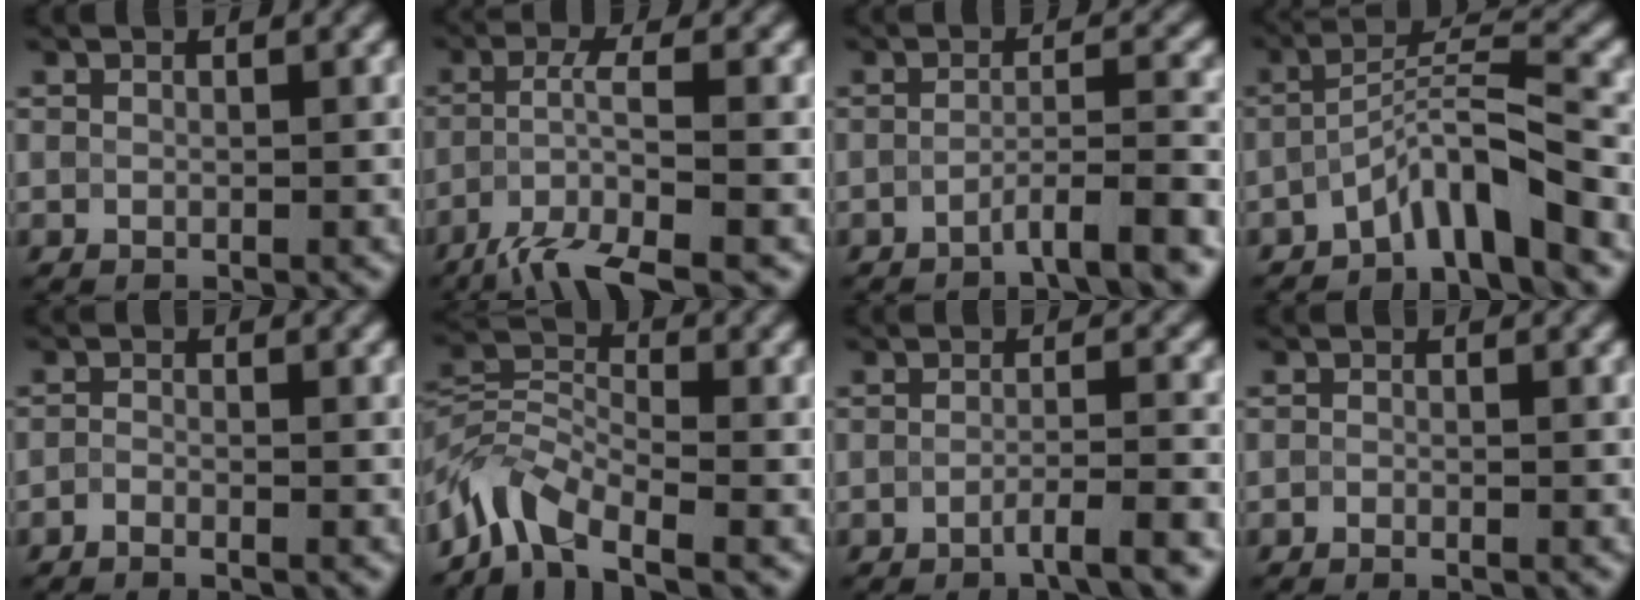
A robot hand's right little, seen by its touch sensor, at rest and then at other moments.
{"total": 5.7, "force": [-3.7, 0.7, 4.3], "torque": [-0.078, -0.005, -0.079]}
{"total": 4.1, "force": [-2.8, 0.4, 3.0], "torque": [-0.043, 0.011, -0.061]}
{"total": 5.5, "force": [-3.7, 0.7, 4.0], "torque": [-0.068, 0.015, -0.075]}
{"total": 1.3, "force": [-1.1, 0.2, 0.6], "torque": [-0.014, -0.004, -0.027]}
{"total": 5.6, "force": [-4.4, 2.2, 2.7], "torque": [-0.050, 0.001, -0.102]}
{"total": 3.1, "force": [-2.1, 0.4, 2.2], "torque": [-0.026, 0.006, -0.048]}
{"total": 0.9, "force": [-0.8, 0.1, 0.5], "torque": [-0.008, -0.006, -0.019]}